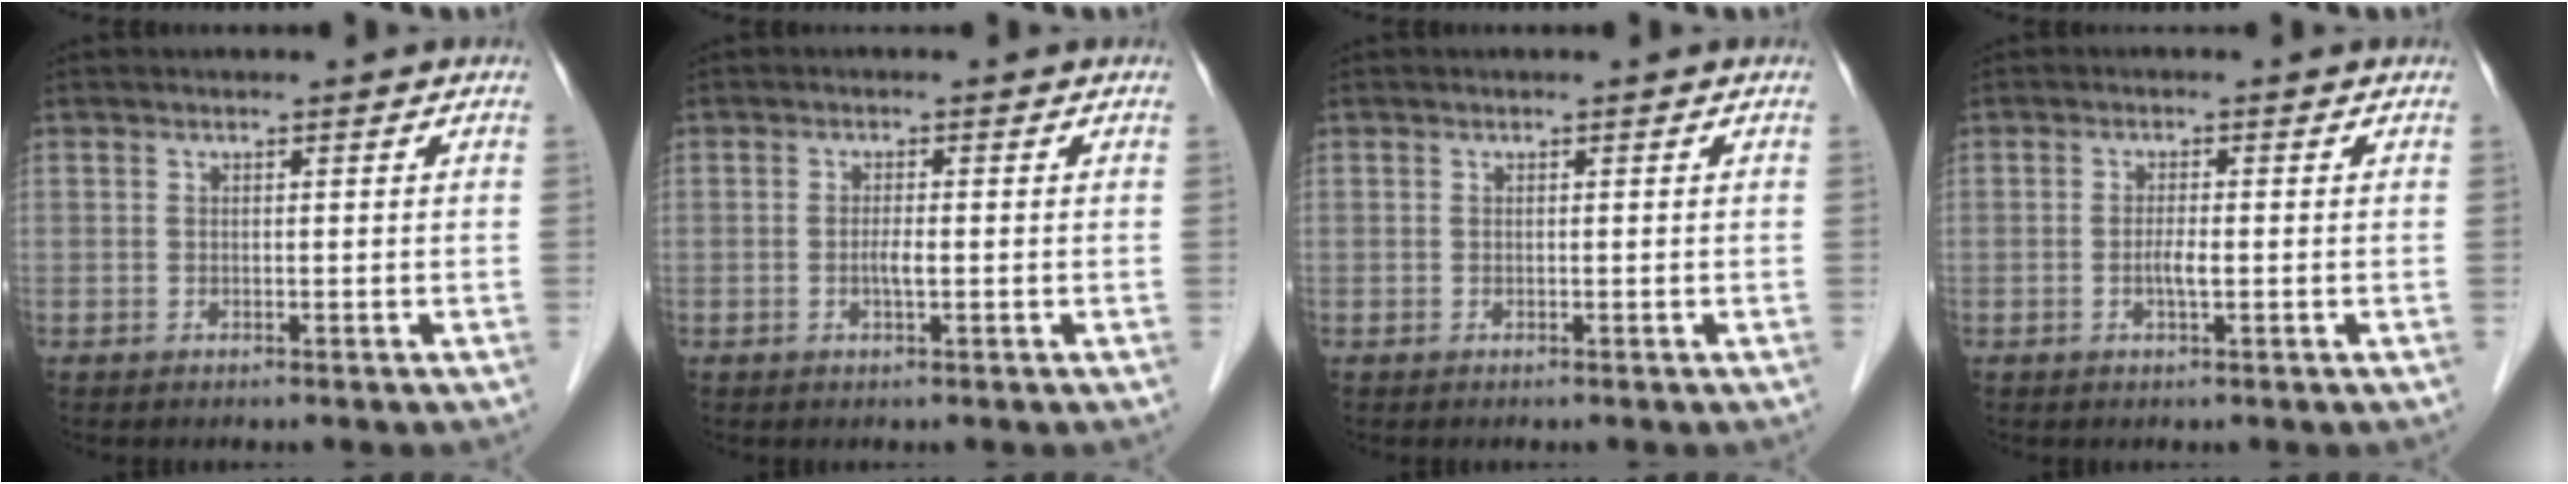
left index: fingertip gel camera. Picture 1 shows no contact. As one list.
[{"total": 1.6, "force": [-0.3, 0.2, 1.5], "torque": [-0.031, 0.000, -0.007]}, {"total": 0.0}, {"total": 1.9, "force": [-0.4, 0.3, 1.8], "torque": [-0.036, 0.000, -0.008]}]